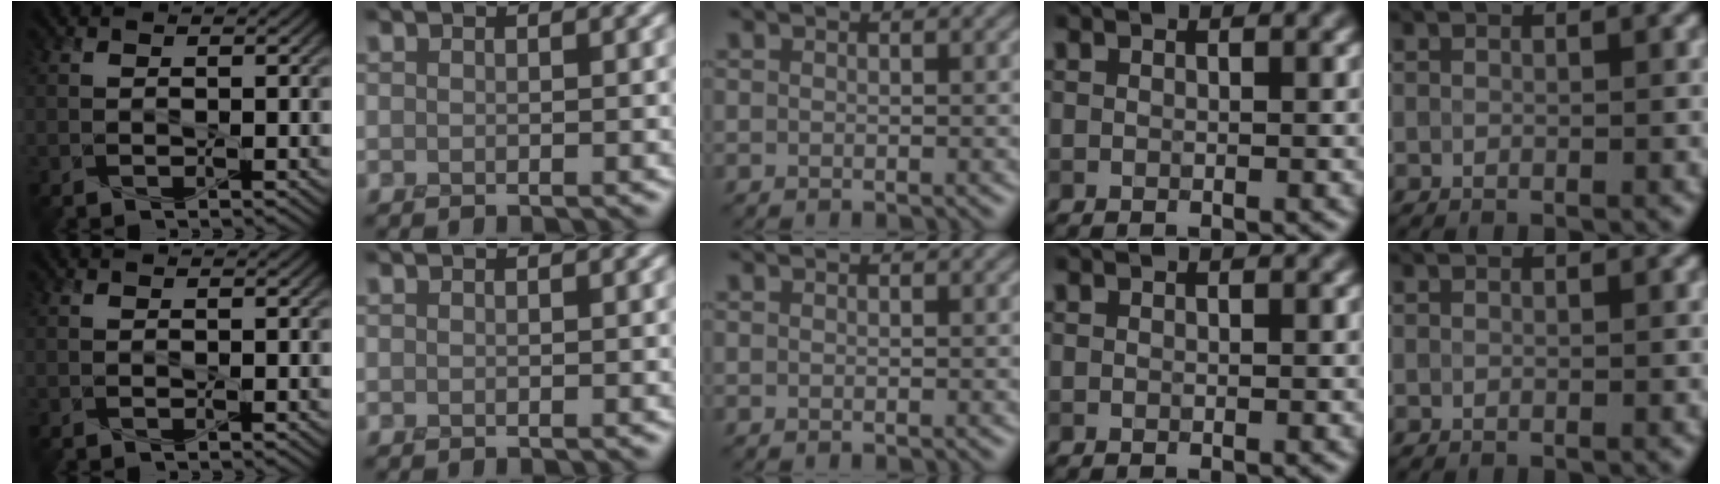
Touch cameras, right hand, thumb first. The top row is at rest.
{}